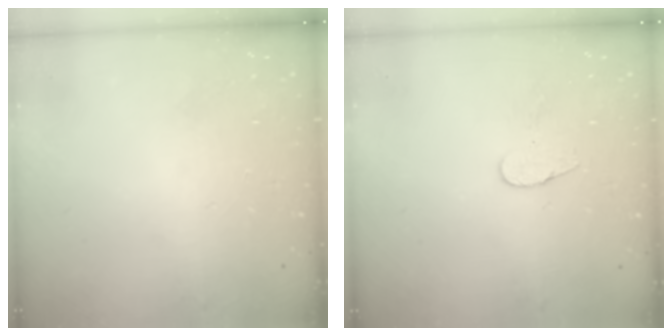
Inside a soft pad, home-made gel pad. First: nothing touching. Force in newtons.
{"total": 5.6, "press": 5.6, "slide": 0.4}